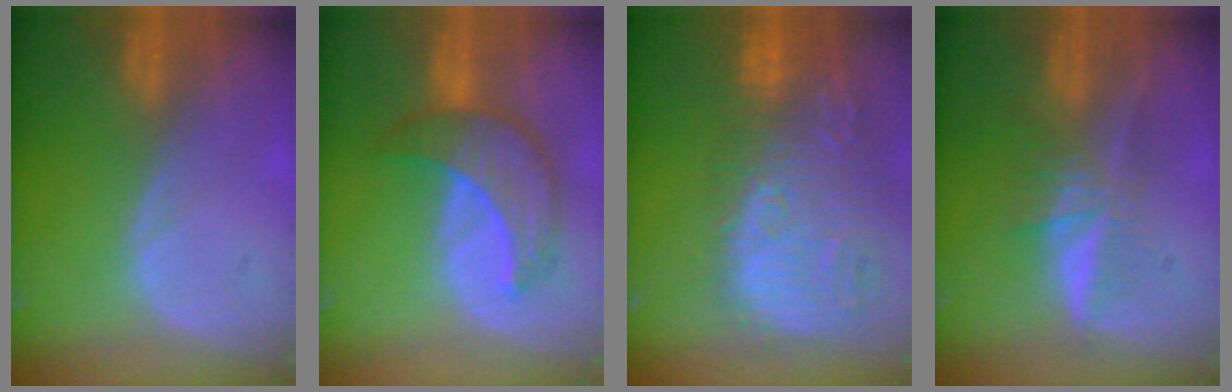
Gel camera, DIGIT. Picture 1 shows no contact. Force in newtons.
{"total": 7.8, "press": 7.5, "slide": 2.3}
{"total": 15.7, "press": 13.1, "slide": 8.6}
{"total": 6.0, "press": 5.4, "slide": 2.6}